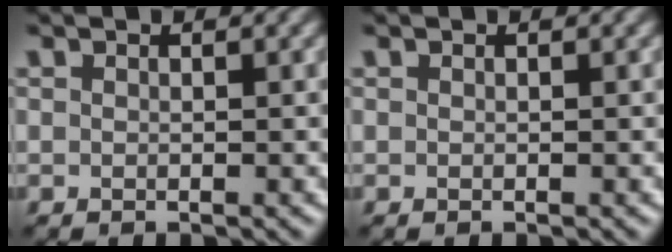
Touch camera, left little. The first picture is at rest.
{"total": 0.0}